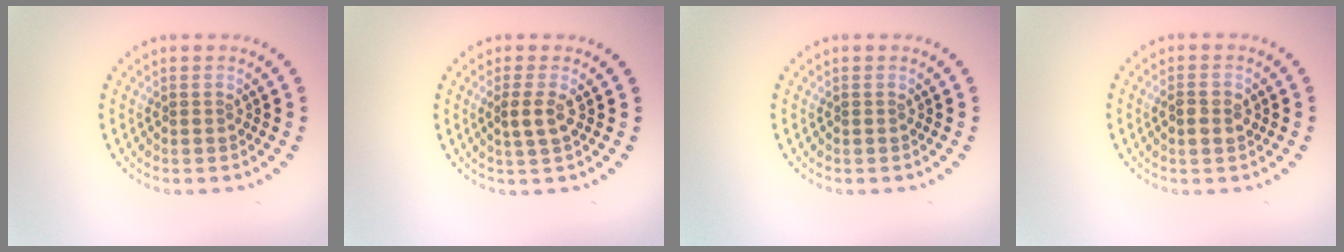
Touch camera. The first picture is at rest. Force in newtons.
{"total": 1.8, "press": 1.7, "slide": 0.7}
{"total": 0.0}
{"total": 1.8, "press": 1.8, "slide": 0.0}